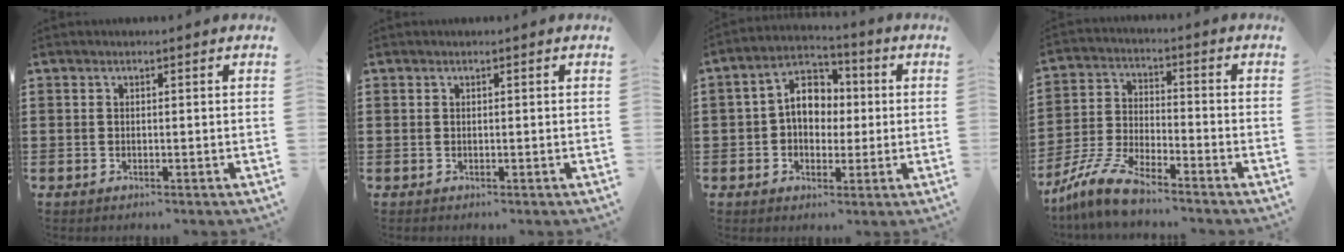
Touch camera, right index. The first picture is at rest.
{"total": 0.0}
{"total": 7.9, "force": [0.3, 5.6, 5.5], "torque": [-0.102, 0.013, 0.000]}
{"total": 8.1, "force": [-7.1, 1.1, 3.8], "torque": [-0.095, 0.000, -0.141]}